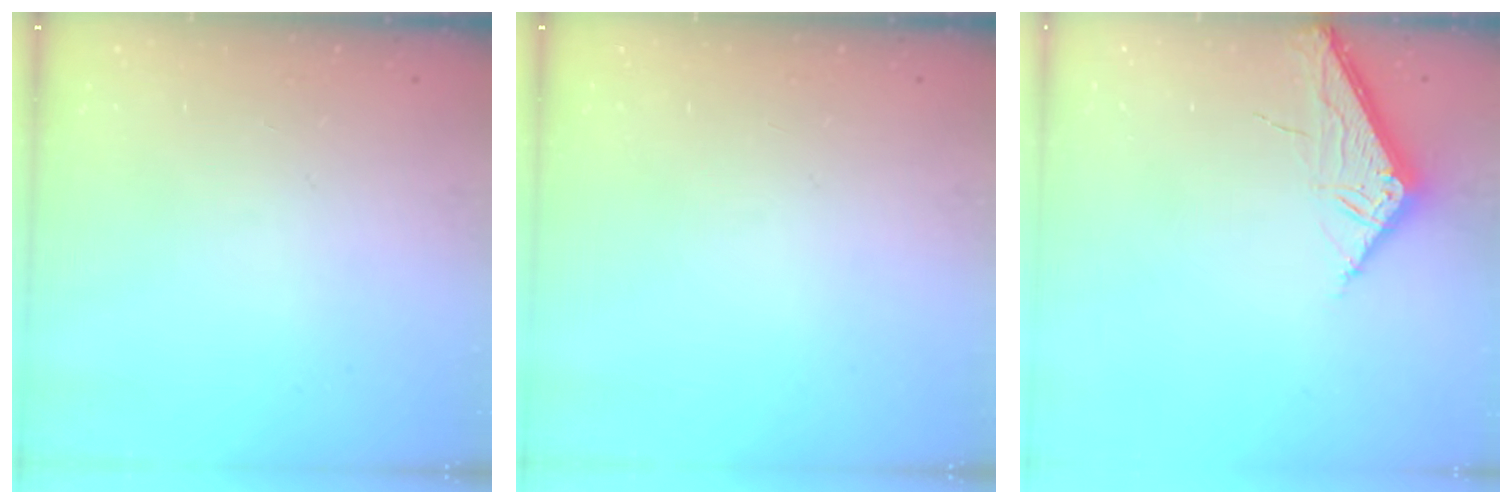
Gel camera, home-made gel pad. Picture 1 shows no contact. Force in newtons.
{"total": 0.0}
{"total": 6.6, "press": 6.5, "slide": 0.7}